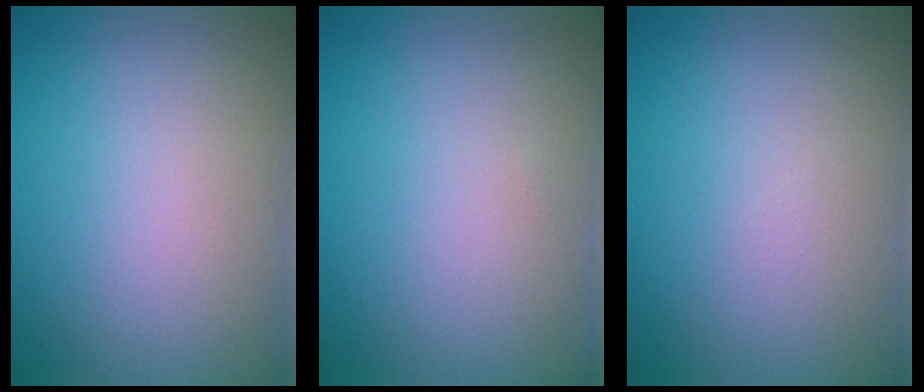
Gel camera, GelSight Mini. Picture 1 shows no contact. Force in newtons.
{"total": 0.0}
{"total": 0.0}